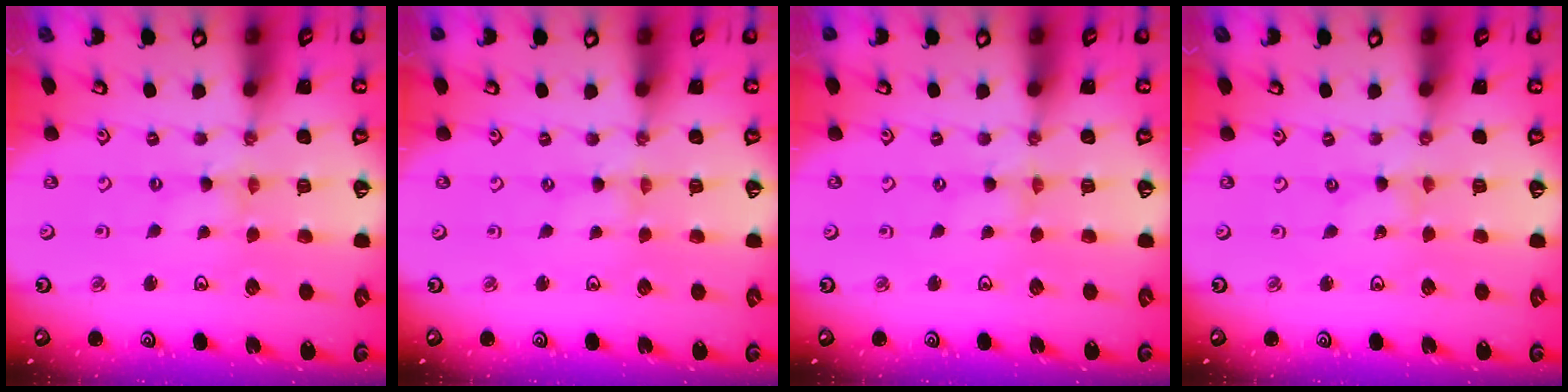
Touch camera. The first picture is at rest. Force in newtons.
{"total": 0.0}
{"total": 0.8, "press": 0.7, "slide": 0.2}
{"total": 0.0}